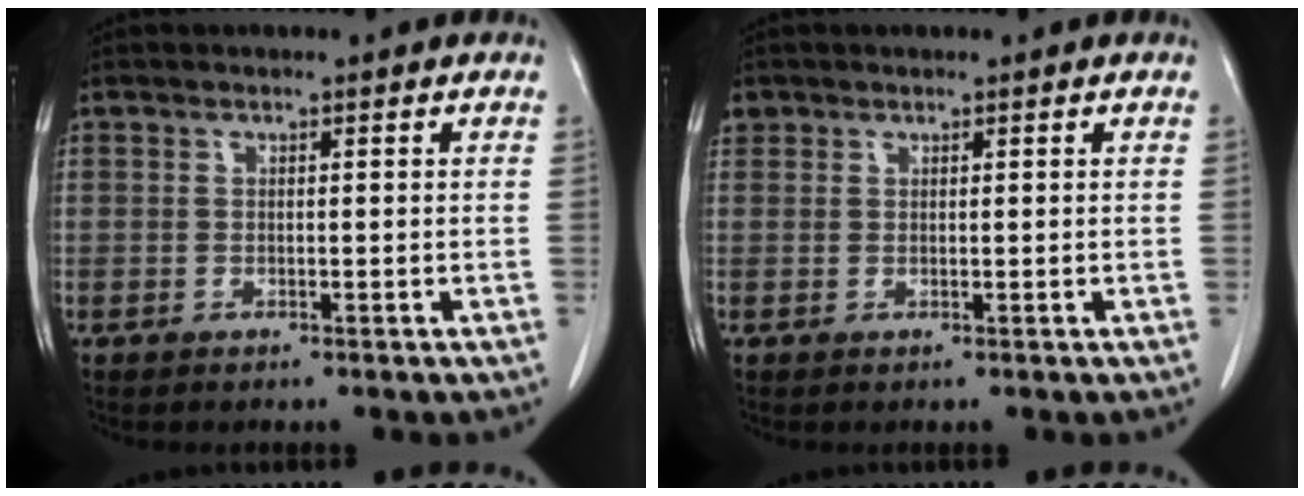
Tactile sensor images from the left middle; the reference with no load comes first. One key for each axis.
{"total": 1.4, "fx": 0.9, "fy": 1.1, "fz": 0.1, "tx": 0.006, "ty": 0.011, "tz": 0.014}